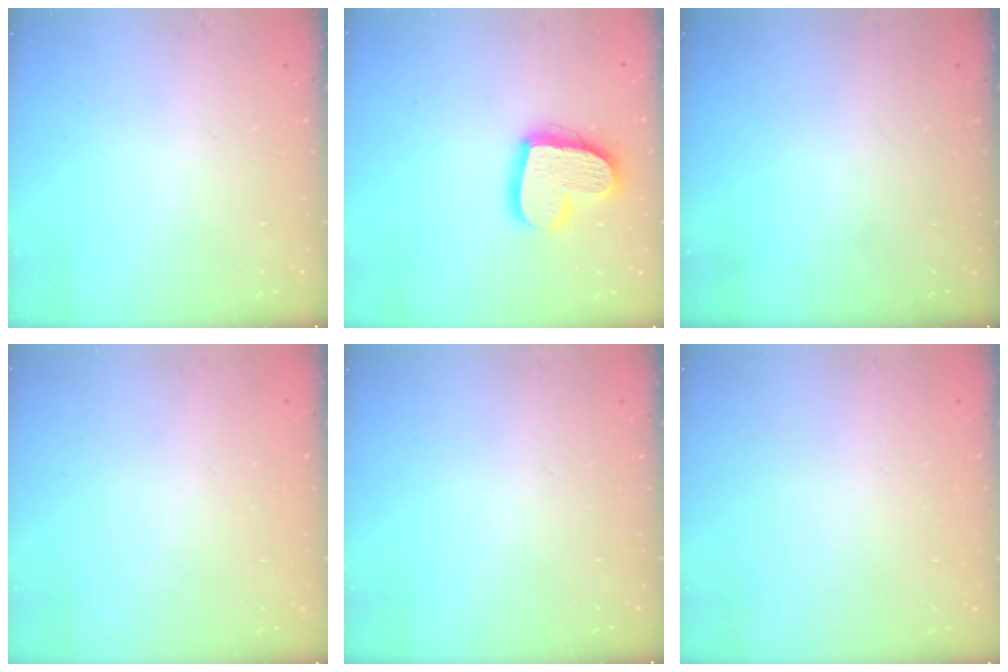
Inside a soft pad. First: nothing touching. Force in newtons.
{"total": 16.9, "press": 16.8, "slide": 1.6}
{"total": 0.0}
{"total": 0.0}
{"total": 0.0}
{"total": 0.0}